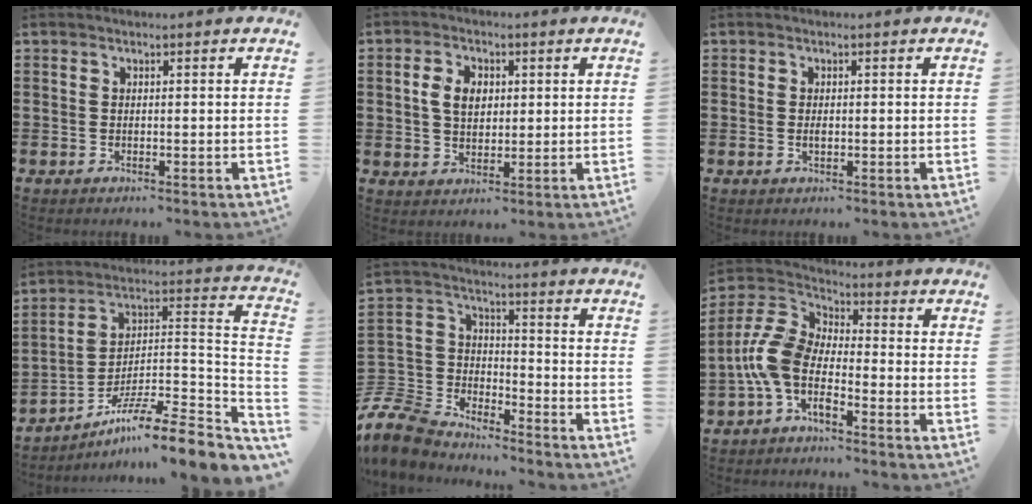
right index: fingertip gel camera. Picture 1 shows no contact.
{"total": 4.8, "force": [0.9, 3.3, 3.4], "torque": [-0.082, 0.011, 0.010]}
{"total": 0.9, "force": [-0.1, 0.4, 0.8], "torque": [-0.016, -0.001, -0.002]}
{"total": 9.7, "force": [-7.4, 0.8, 6.2], "torque": [-0.096, 0.000, -0.149]}
{"total": 7.8, "force": [-7.2, 2.8, 1.2], "torque": [-0.068, 0.003, -0.153]}
{"total": 7.7, "force": [-3.2, 3.8, 5.9], "torque": [-0.178, -0.027, -0.076]}